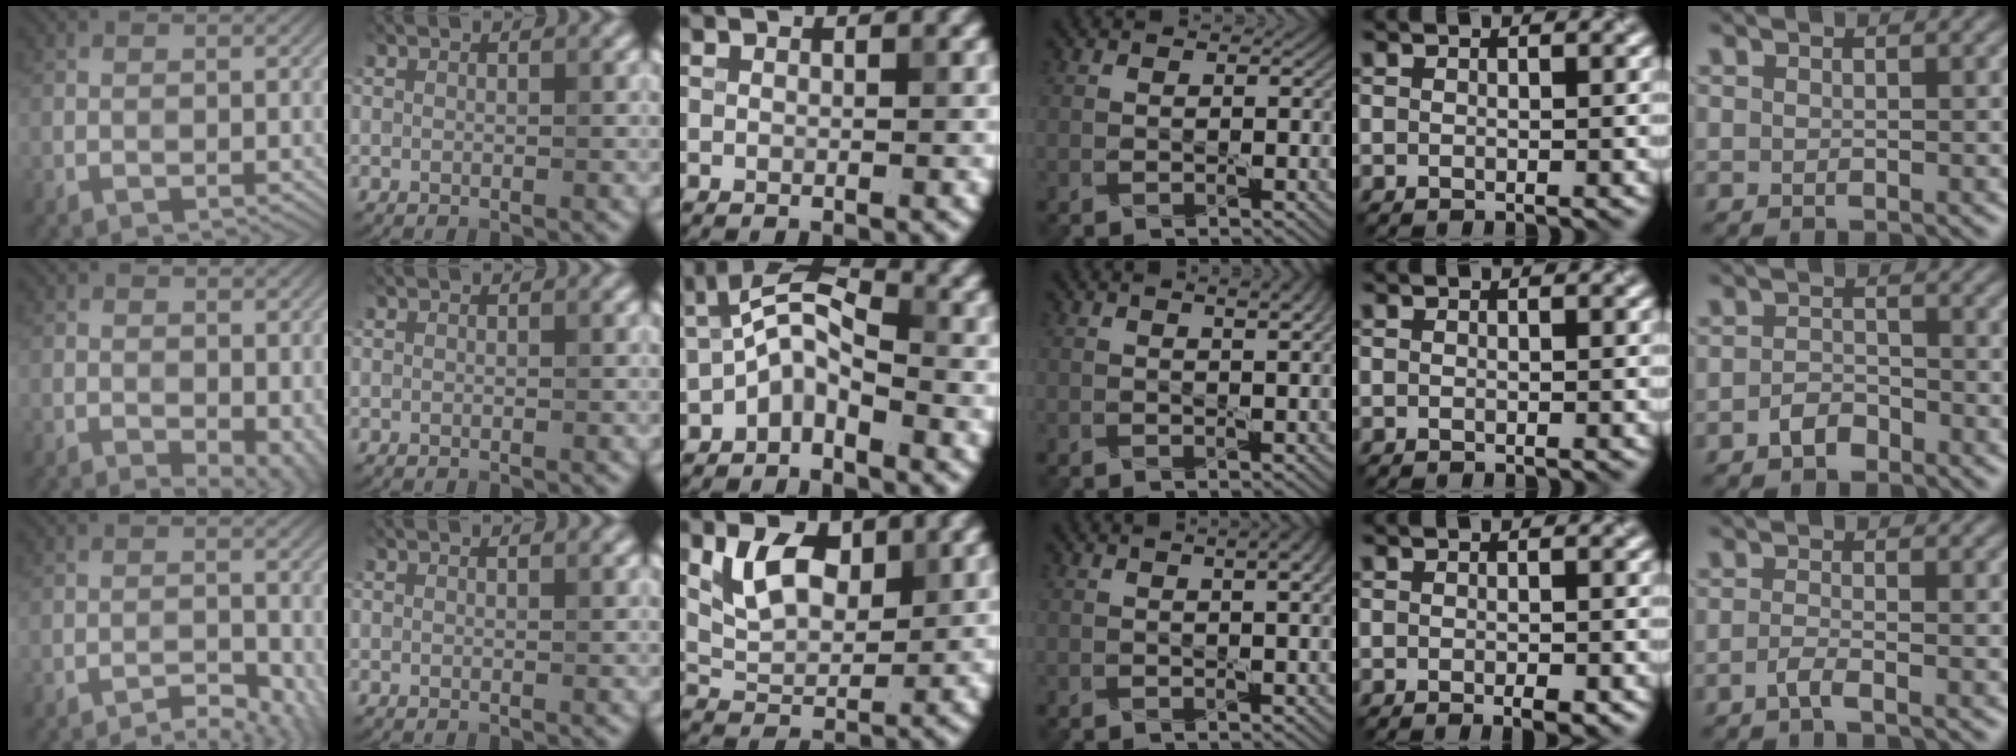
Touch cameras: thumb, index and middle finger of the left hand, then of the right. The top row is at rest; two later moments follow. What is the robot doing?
{"motion": "pour", "object": "sugar"}